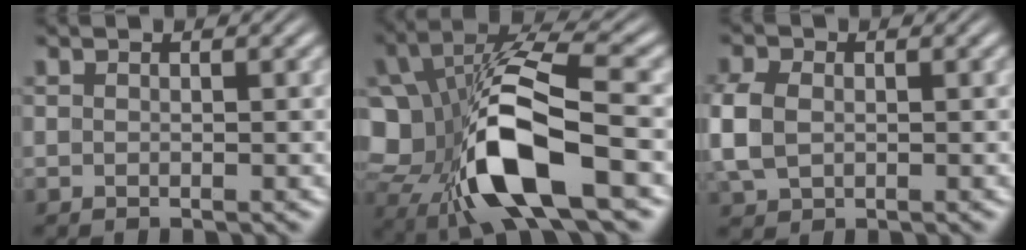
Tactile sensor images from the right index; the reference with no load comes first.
{"total": 12.5, "force": [-2.0, 7.4, 9.8], "torque": [-0.207, -0.014, -0.028]}
{"total": 3.8, "force": [0.0, 3.1, 2.2], "torque": [-0.071, -0.011, 0.009]}